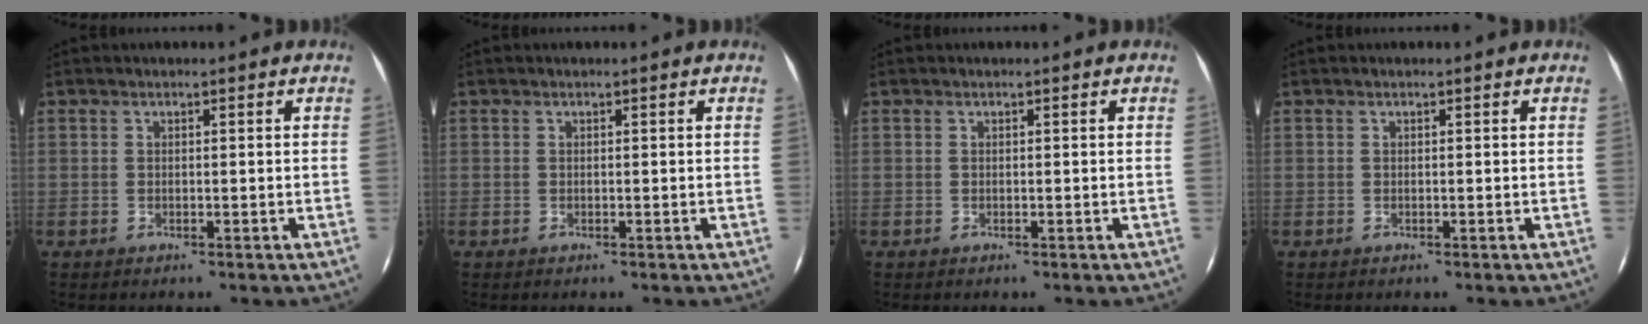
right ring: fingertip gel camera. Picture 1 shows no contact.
{"total": 0.0}
{"total": 0.0}
{"total": 0.0}